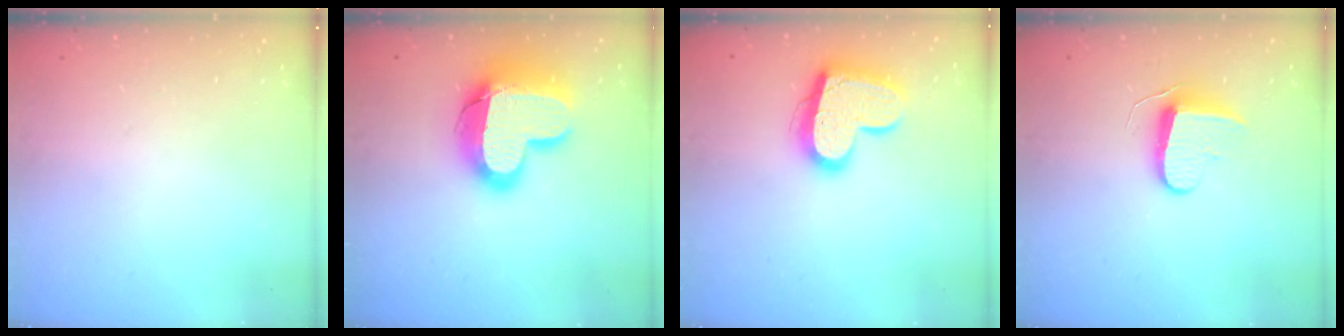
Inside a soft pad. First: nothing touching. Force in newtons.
{"total": 18.9, "press": 18.9, "slide": 1.2}
{"total": 17.0, "press": 16.9, "slide": 1.4}
{"total": 9.6, "press": 9.5, "slide": 0.7}